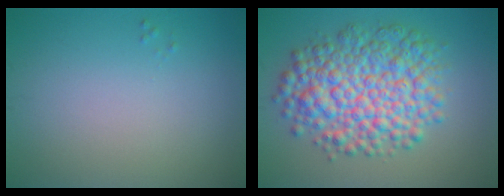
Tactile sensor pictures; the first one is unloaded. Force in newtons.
{"total": 8.9, "press": 8.9, "slide": 0.2}